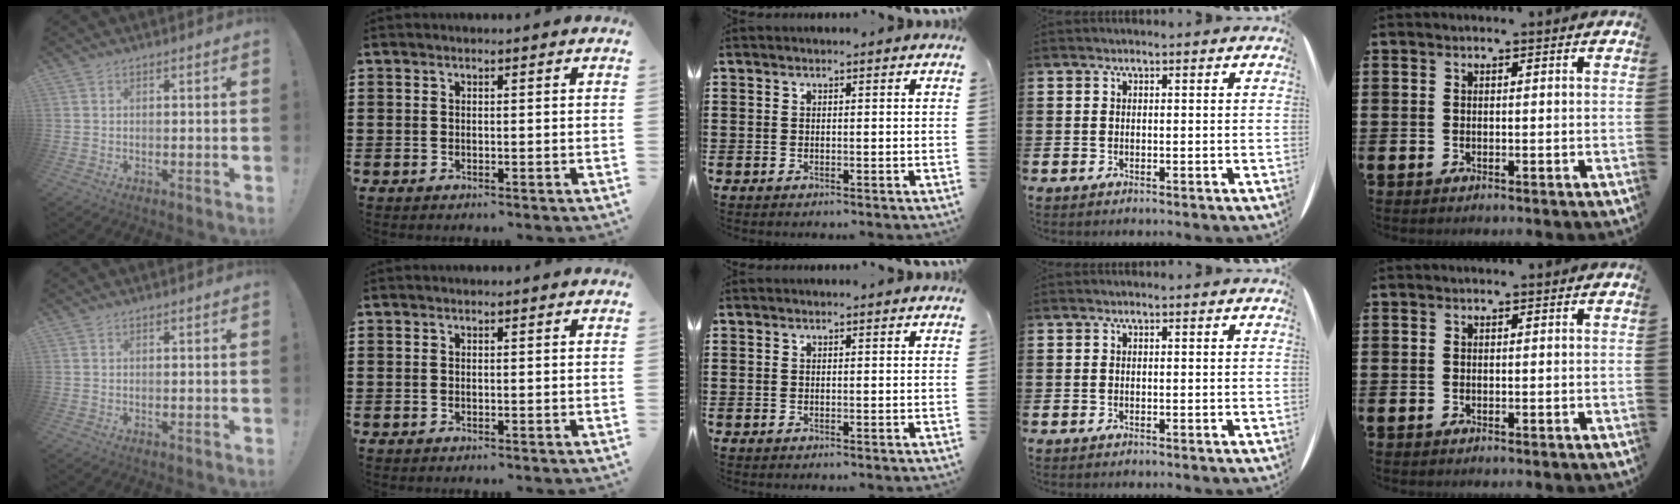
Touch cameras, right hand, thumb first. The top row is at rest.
{}